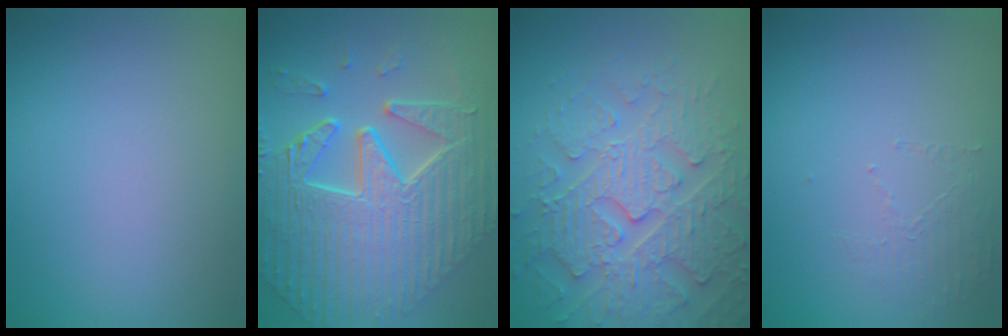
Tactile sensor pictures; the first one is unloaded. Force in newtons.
{"total": 10.4, "press": 7.3, "slide": 7.4}
{"total": 6.1, "press": 5.3, "slide": 3.0}
{"total": 1.4, "press": 0.4, "slide": 1.4}